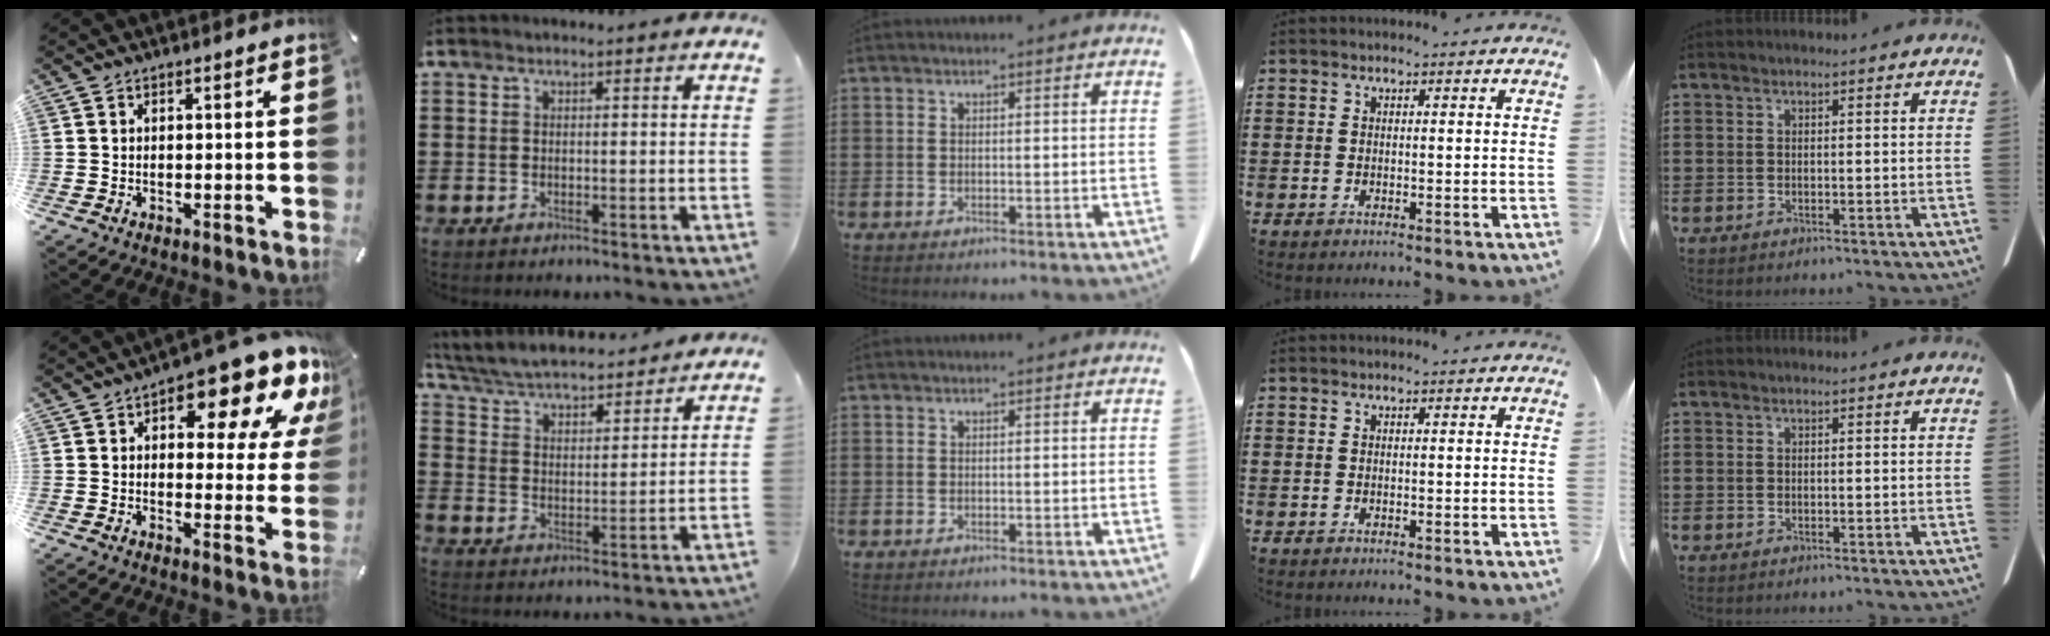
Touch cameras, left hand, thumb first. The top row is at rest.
{"thumb": {"total": 16.4, "force": [10.3, 6.8, 10.7], "torque": [-0.138, -0.075, 0.167]}, "index": {"total": 5.5, "force": [5.3, 0.4, 1.4], "torque": [-0.052, -0.033, 0.089]}}